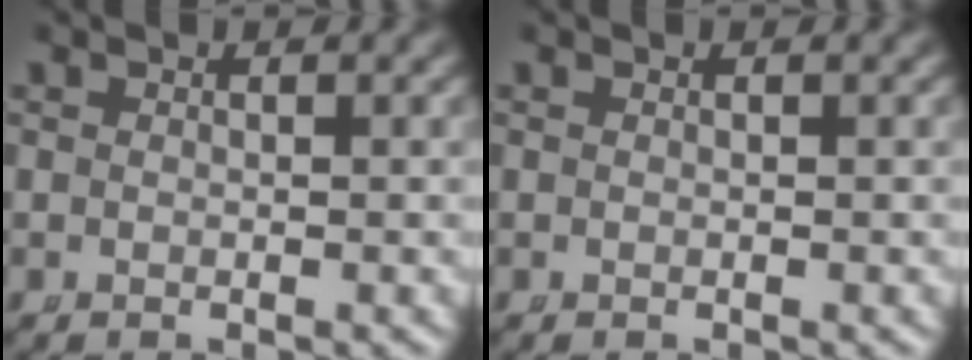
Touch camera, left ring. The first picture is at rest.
{"total": 0.0}